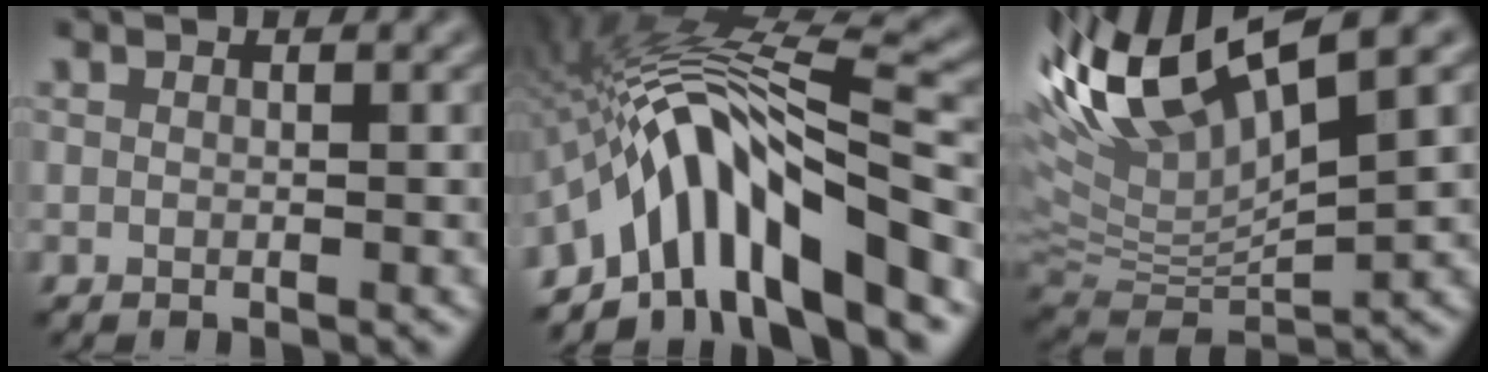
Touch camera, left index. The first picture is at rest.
{"total": 12.2, "force": [-5.8, 3.1, 10.2], "torque": [-0.165, 0.023, -0.097]}
{"total": 10.3, "force": [4.7, 2.9, 8.7], "torque": [-0.178, 0.012, 0.090]}